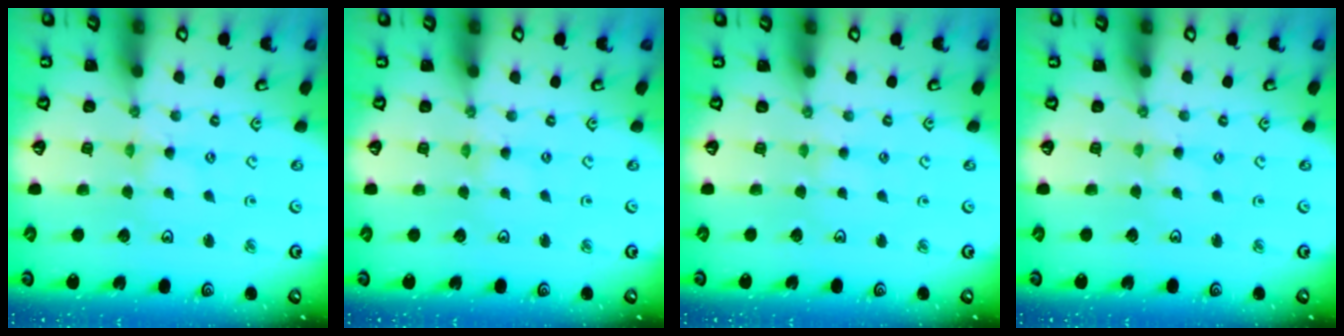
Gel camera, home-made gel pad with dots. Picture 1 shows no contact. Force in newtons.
{"total": 0.0}
{"total": 2.2, "press": 2.2, "slide": 0.4}
{"total": 0.8, "press": 0.8, "slide": 0.2}